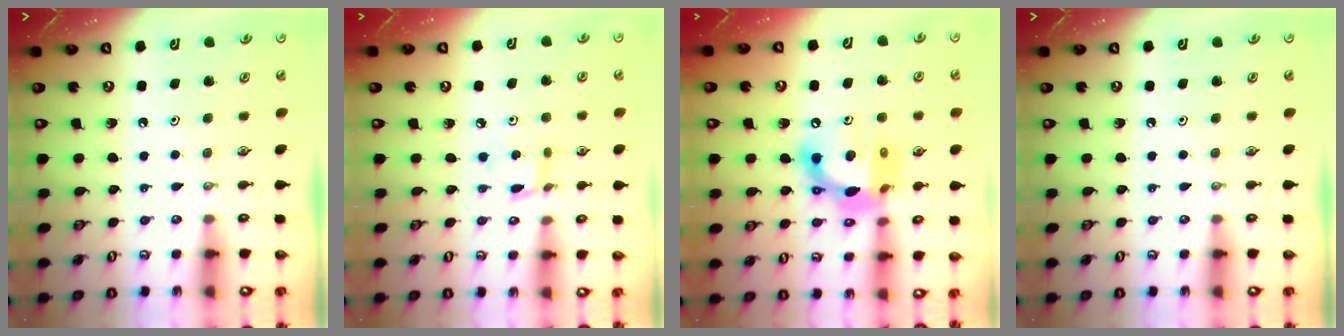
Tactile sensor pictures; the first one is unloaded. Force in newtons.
{"total": 3.5, "press": 3.5, "slide": 0.4}
{"total": 14.9, "press": 14.8, "slide": 1.3}
{"total": 0.0}